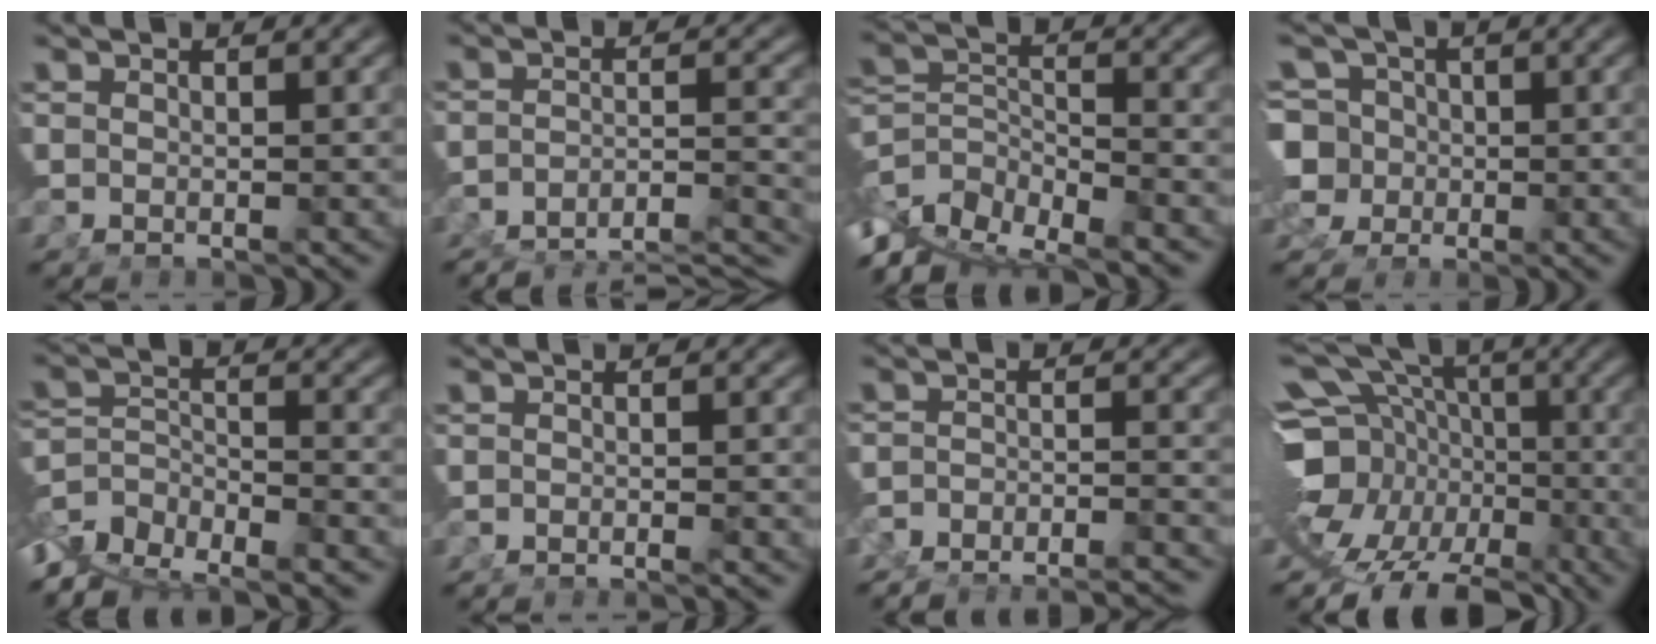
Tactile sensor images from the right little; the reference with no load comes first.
{"total": 11.9, "force": [-10.6, 4.3, 3.4], "torque": [-0.035, -0.030, -0.159]}
{"total": 9.9, "force": [-5.1, 6.1, 5.9], "torque": [-0.124, -0.069, -0.056]}
{"total": 11.5, "force": [-1.9, 10.6, 4.1], "torque": [-0.103, -0.045, -0.031]}
{"total": 8.9, "force": [-5.1, 5.4, 4.9], "torque": [-0.099, -0.052, -0.070]}
{"total": 1.8, "force": [-1.7, -0.4, 0.3], "torque": [0.003, 0.003, -0.030]}
{"total": 8.7, "force": [-8.5, 1.6, 1.4], "torque": [0.003, -0.020, -0.130]}
{"total": 18.5, "force": [-3.8, 14.6, 10.7], "torque": [-0.195, -0.051, -0.050]}